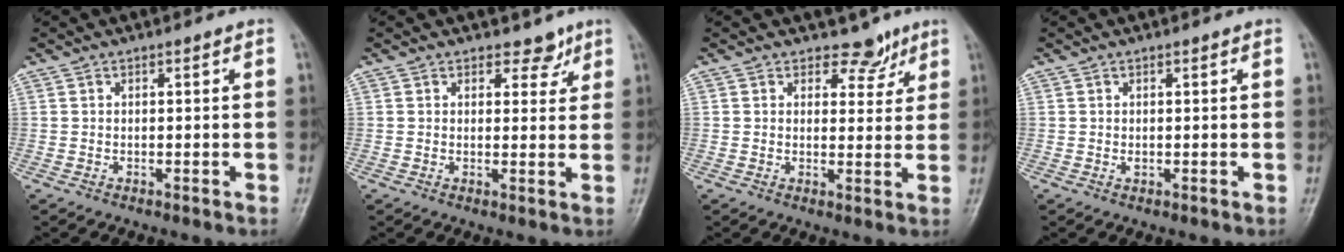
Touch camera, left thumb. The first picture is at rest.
{"total": 3.5, "force": [2.6, 2.2, 0.8], "torque": [0.016, -0.015, 0.034]}
{"total": 4.6, "force": [3.5, 2.9, 0.8], "torque": [0.022, -0.023, 0.048]}
{"total": 0.7, "force": [0.3, 0.5, 0.5], "torque": [-0.006, -0.002, 0.006]}